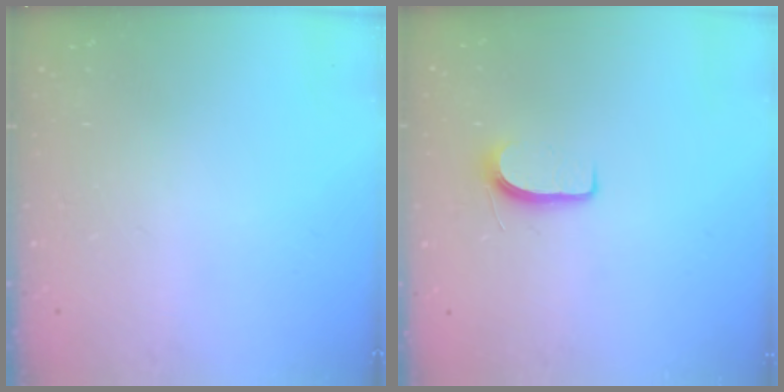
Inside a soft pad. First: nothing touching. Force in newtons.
{"total": 6.1, "press": 6.0, "slide": 0.7}